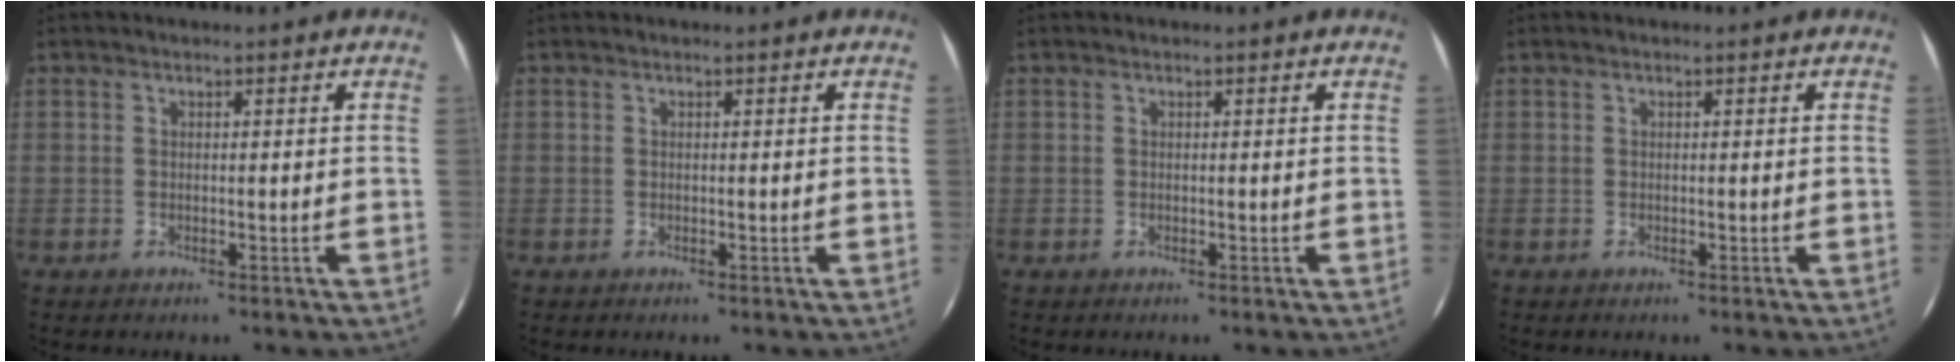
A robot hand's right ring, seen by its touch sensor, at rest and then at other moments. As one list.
[{"total": 0.0}, {"total": 0.0}, {"total": 0.0}]